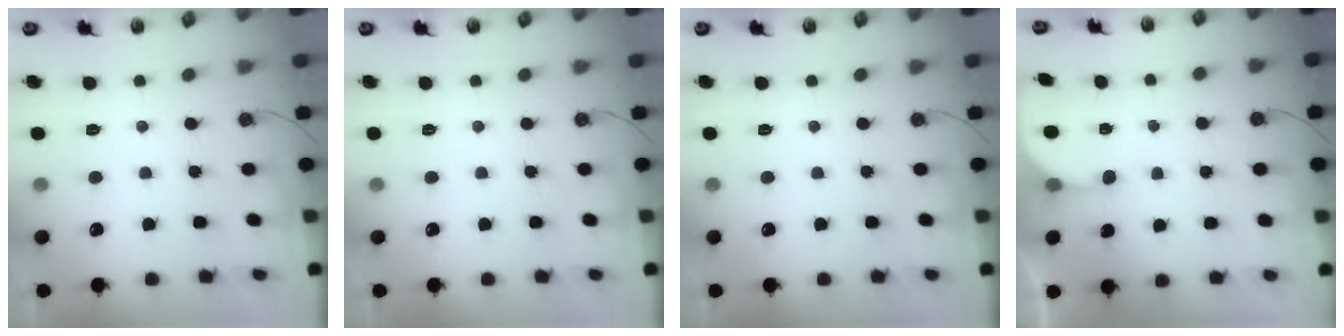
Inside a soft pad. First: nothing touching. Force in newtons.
{"total": 0.0}
{"total": 0.0}
{"total": 1.6, "press": 1.6, "slide": 0.3}